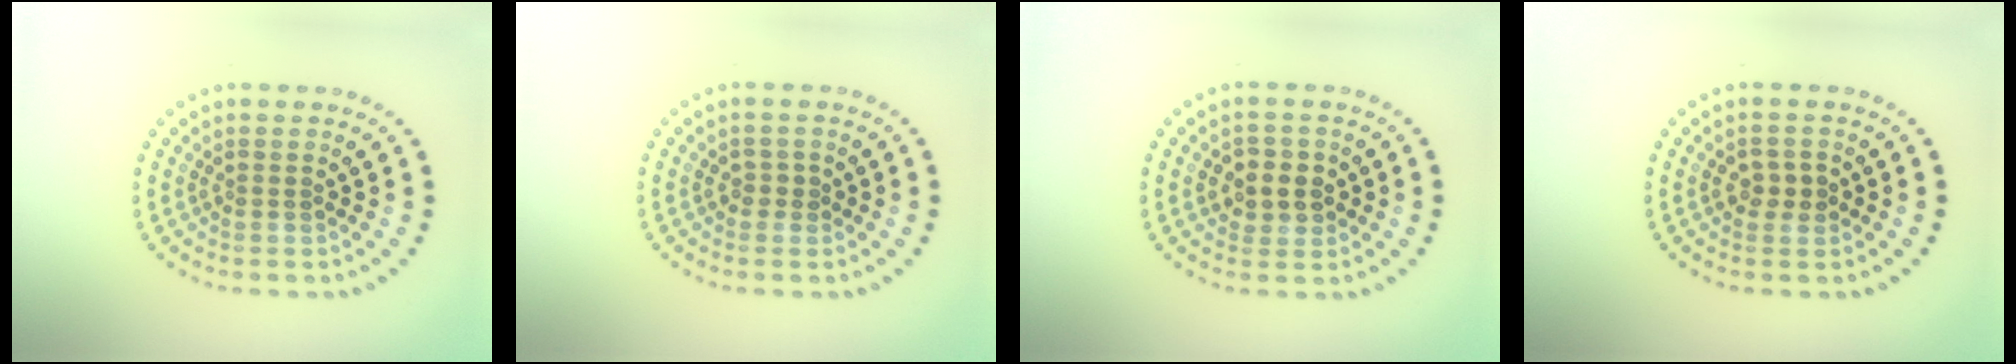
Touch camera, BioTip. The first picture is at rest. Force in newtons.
{"total": 0.6, "press": 0.5, "slide": 0.2}
{"total": 2.8, "press": 2.7, "slide": 0.8}
{"total": 1.9, "press": 1.9, "slide": 0.1}